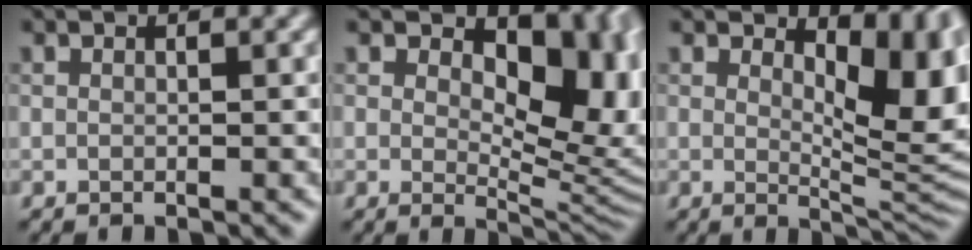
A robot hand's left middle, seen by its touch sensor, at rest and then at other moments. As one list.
[{"total": 12.3, "force": [3.1, 6.9, 9.7], "torque": [-0.109, -0.014, 0.055]}, {"total": 8.0, "force": [2.5, 3.7, 6.7], "torque": [-0.088, -0.014, 0.039]}]